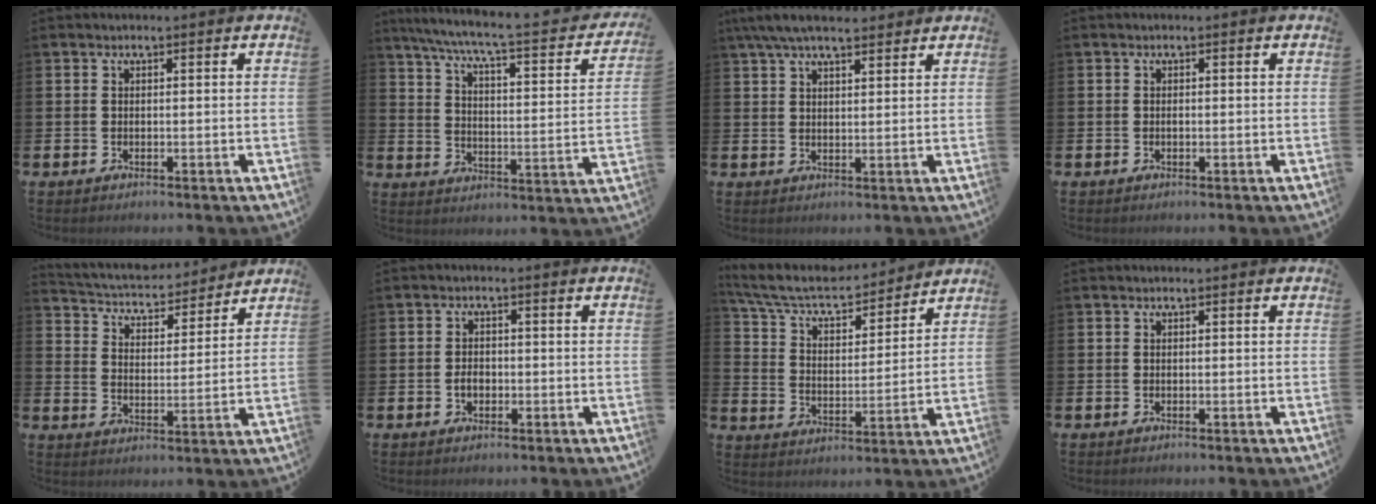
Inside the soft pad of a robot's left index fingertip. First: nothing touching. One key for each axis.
{"total": 6.6, "fx": 5.5, "fy": 0.7, "fz": 3.7, "tx": -0.090, "ty": -0.045, "tz": 0.083}
{"total": 5.8, "fx": 5.0, "fy": 1.5, "fz": 2.5, "tx": -0.062, "ty": -0.009, "tz": 0.093}
{"total": 0.0}
{"total": 5.1, "fx": 4.9, "fy": 1.4, "fz": 0.6, "tx": -0.045, "ty": -0.039, "tz": 0.081}
{"total": 2.1, "fx": -0.5, "fy": 1.5, "fz": 1.3, "tx": -0.018, "ty": 0.003, "tz": -0.014}
{"total": 8.1, "fx": 7.3, "fy": 2.0, "fz": 2.8, "tx": -0.096, "ty": -0.049, "tz": 0.127}
{"total": 0.0}